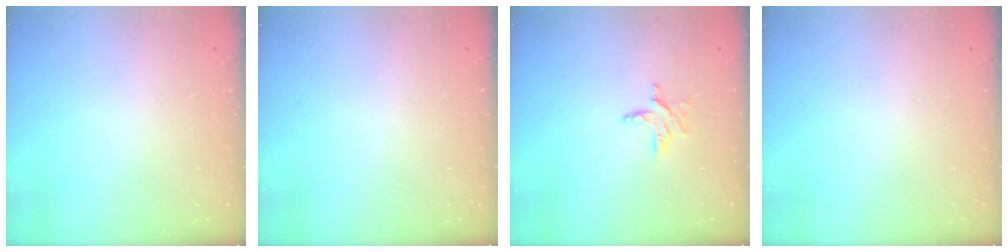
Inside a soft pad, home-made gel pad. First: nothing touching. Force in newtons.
{"total": 0.0}
{"total": 5.5, "press": 5.5, "slide": 0.5}
{"total": 0.0}